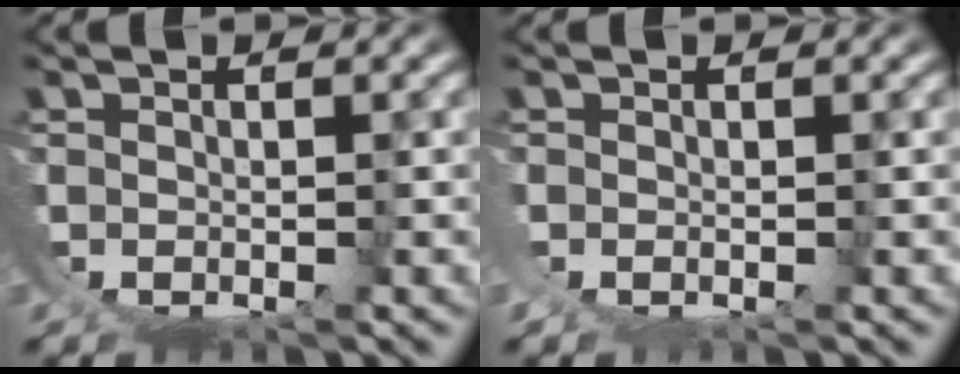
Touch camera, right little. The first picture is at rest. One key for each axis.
{"total": 0.7, "fx": 0.2, "fy": 0.0, "fz": 0.6, "tx": -0.017, "ty": 0.000, "tz": 0.003}